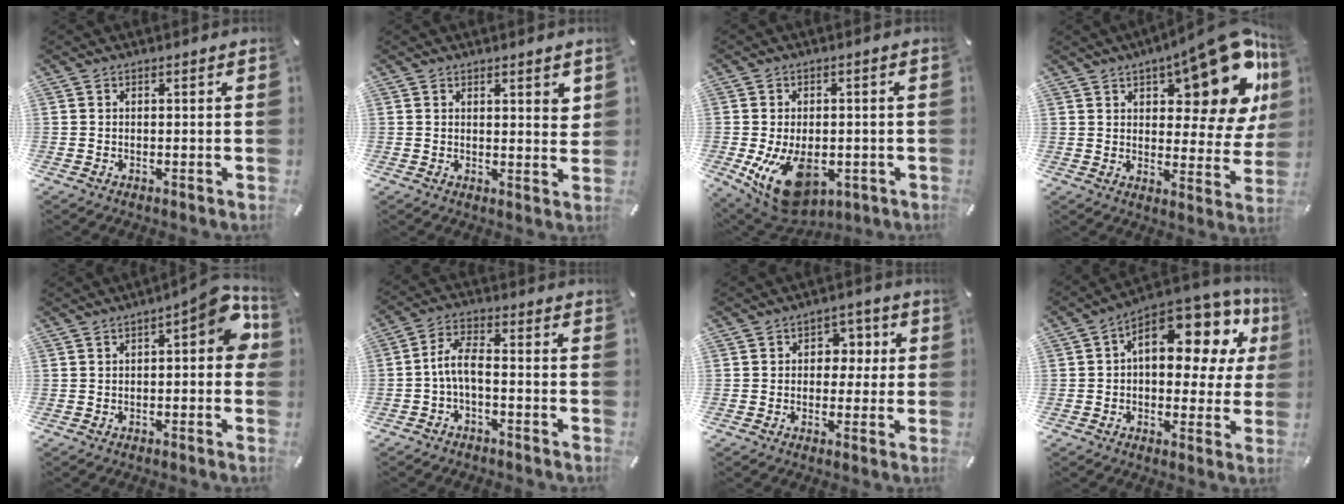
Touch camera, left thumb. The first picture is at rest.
{"total": 3.2, "force": [2.4, 1.0, 1.8], "torque": [-0.024, -0.014, 0.039]}
{"total": 13.3, "force": [-4.2, 8.0, 9.8], "torque": [-0.179, 0.007, -0.065]}
{"total": 19.9, "force": [11.5, 8.1, 14.1], "torque": [-0.176, -0.083, 0.188]}
{"total": 9.5, "force": [1.5, 3.9, 8.6], "torque": [-0.104, -0.014, 0.023]}
{"total": 6.3, "force": [-2.1, 2.9, 5.2], "torque": [-0.110, 0.015, -0.042]}
{"total": 5.3, "force": [-0.1, 4.6, 2.7], "torque": [-0.029, 0.006, -0.011]}
{"total": 16.9, "force": [6.9, 9.1, 12.5], "torque": [-0.165, -0.052, 0.116]}